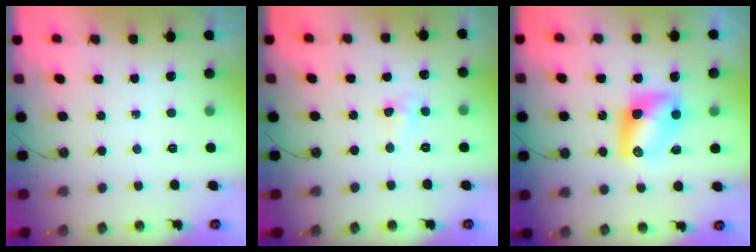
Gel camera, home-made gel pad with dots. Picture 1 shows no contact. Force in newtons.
{"total": 4.6, "press": 4.6, "slide": 0.7}
{"total": 9.4, "press": 9.4, "slide": 0.4}